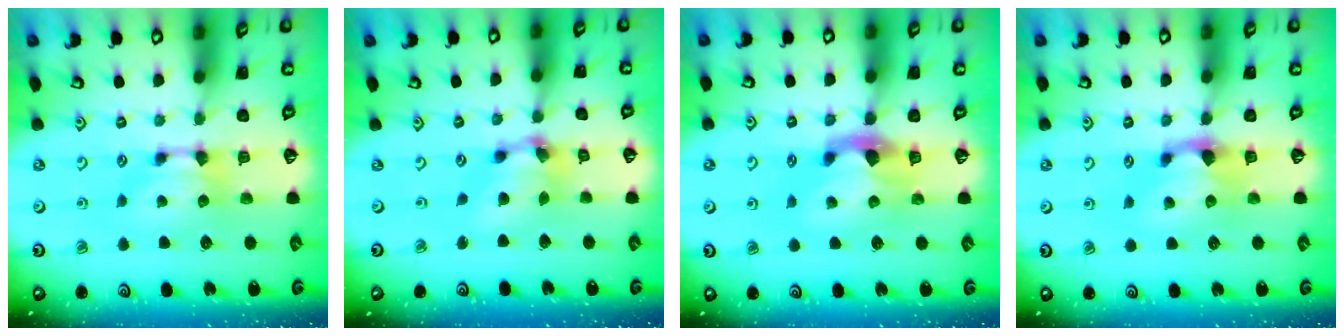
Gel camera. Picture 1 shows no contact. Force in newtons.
{"total": 5.9, "press": 5.5, "slide": 1.9}
{"total": 2.8, "press": 2.5, "slide": 1.3}
{"total": 0.9, "press": 0.5, "slide": 0.8}